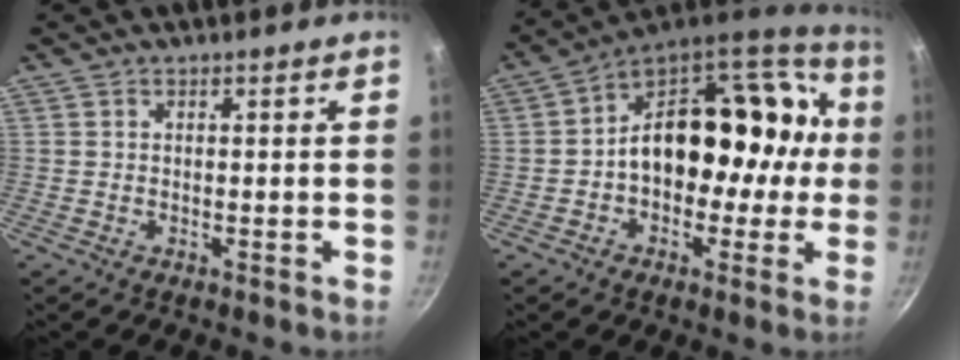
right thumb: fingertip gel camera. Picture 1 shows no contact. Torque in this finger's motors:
{"motor_torque": [2.37, 2.64, 0.95, -0.82, 0.15]}